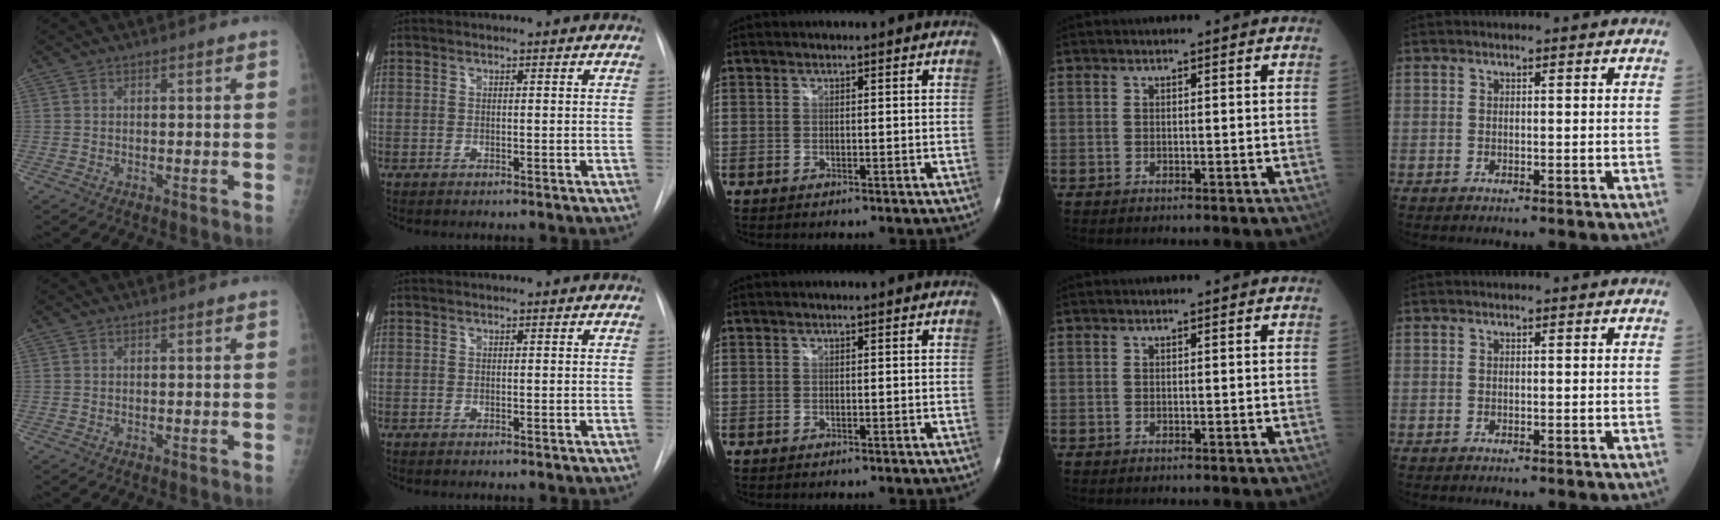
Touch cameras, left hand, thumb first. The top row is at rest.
{}